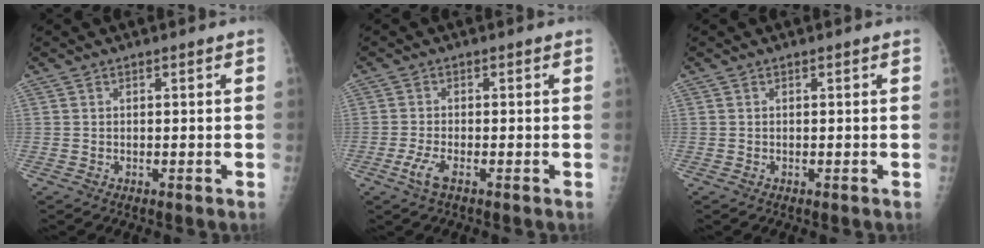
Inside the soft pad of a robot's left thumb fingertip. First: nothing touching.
{"total": 3.0, "force": [-1.5, 0.8, 2.5], "torque": [-0.062, -0.003, -0.035]}
{"total": 0.0}